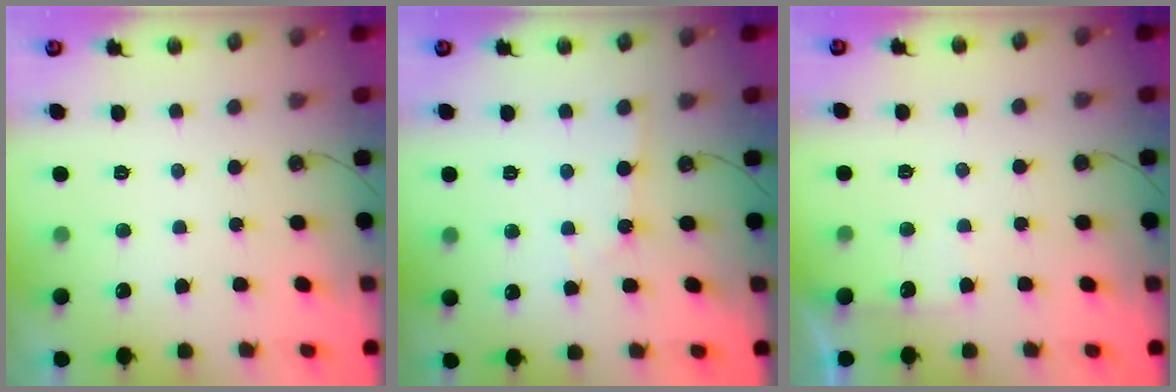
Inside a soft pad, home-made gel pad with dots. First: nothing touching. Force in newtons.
{"total": 1.8, "press": 1.8, "slide": 0.3}
{"total": 3.3, "press": 3.2, "slide": 0.4}